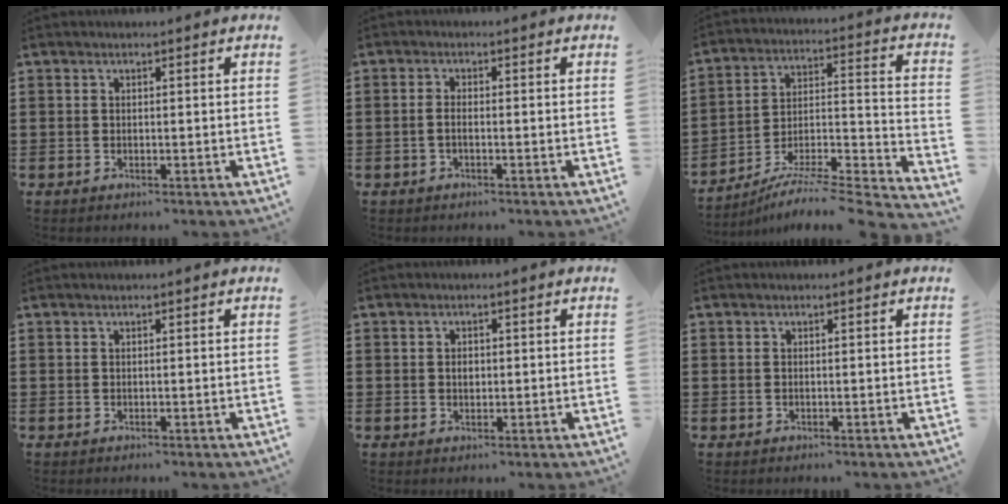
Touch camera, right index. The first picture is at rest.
{"total": 1.5, "force": [-0.7, 0.2, 1.3], "torque": [-0.034, -0.006, -0.014]}
{"total": 6.2, "force": [-5.2, 0.3, 3.4], "torque": [-0.052, -0.011, -0.105]}
{"total": 0.0}
{"total": 1.5, "force": [0.1, 1.0, 1.2], "torque": [-0.026, 0.005, 0.000]}
{"total": 0.0}